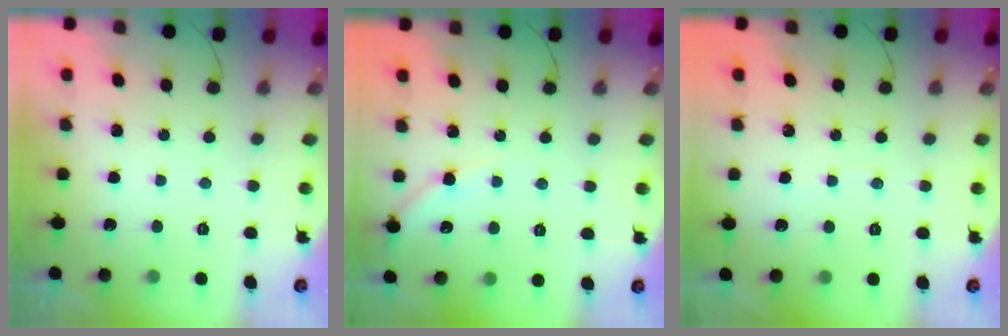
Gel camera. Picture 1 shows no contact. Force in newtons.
{"total": 5.5, "press": 5.5, "slide": 0.6}
{"total": 1.8, "press": 1.7, "slide": 0.2}